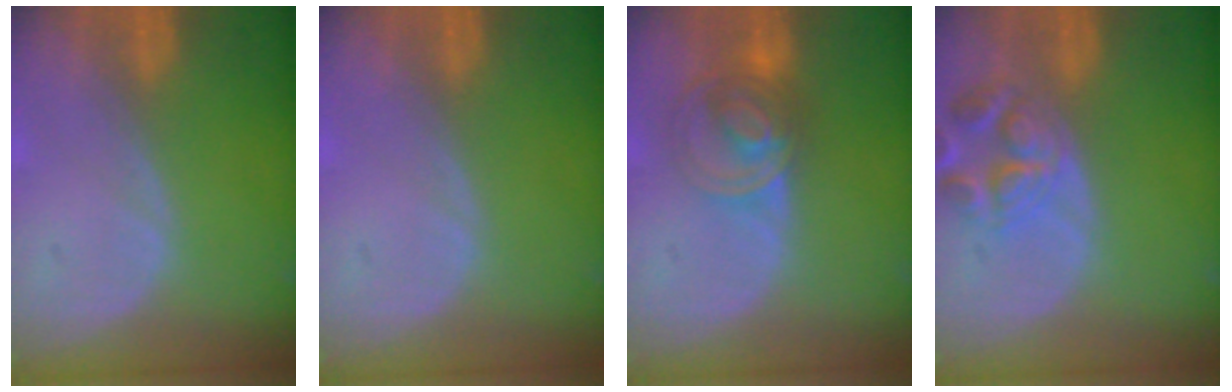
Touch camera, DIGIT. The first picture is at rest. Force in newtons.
{"total": 0.0}
{"total": 7.5, "press": 6.2, "slide": 4.1}
{"total": 6.9, "press": 6.3, "slide": 2.7}